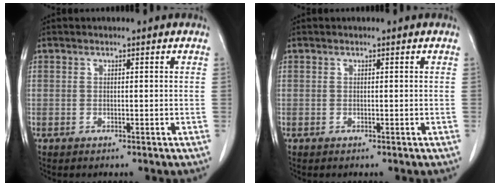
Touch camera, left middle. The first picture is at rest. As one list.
[{"total": 0.0}]